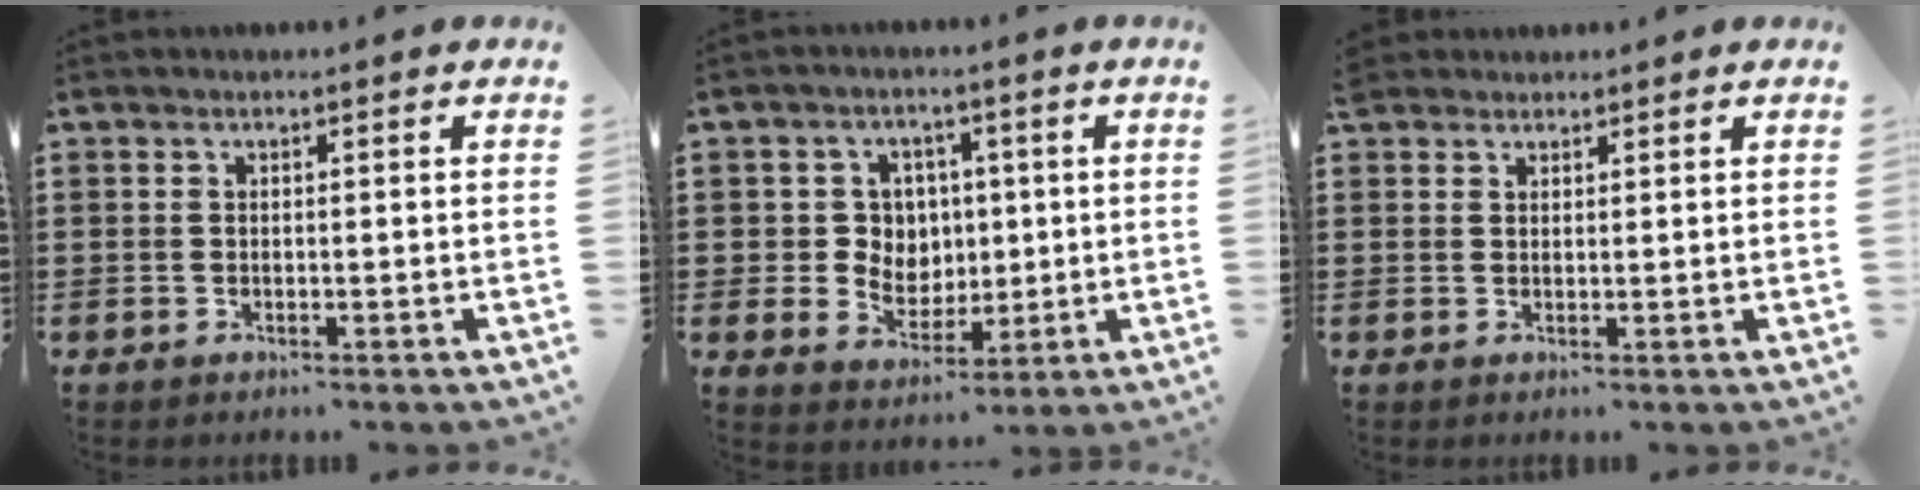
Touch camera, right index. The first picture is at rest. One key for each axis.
{"total": 5.6, "fx": 1.0, "fy": 5.3, "fz": 1.6, "tx": -0.049, "ty": 0.017, "tz": 0.016}
{"total": 1.8, "fx": 1.6, "fy": 0.8, "fz": -0.1, "tx": -0.002, "ty": 0.004, "tz": 0.032}